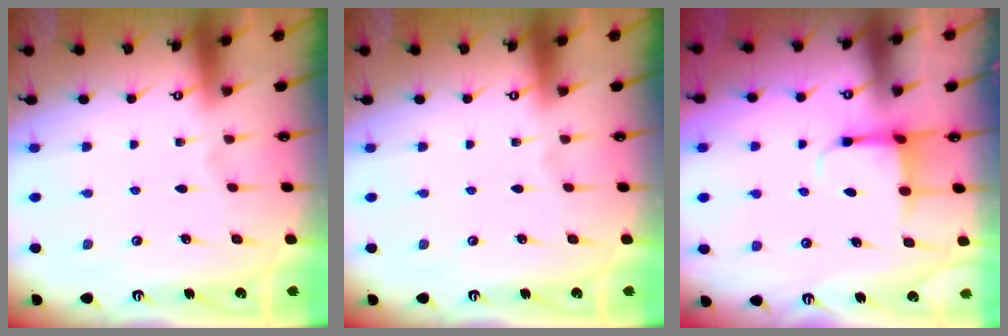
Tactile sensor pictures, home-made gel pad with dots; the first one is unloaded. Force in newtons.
{"total": 0.0}
{"total": 3.9, "press": 3.8, "slide": 1.1}